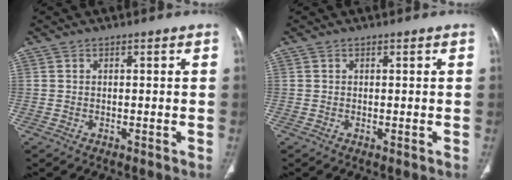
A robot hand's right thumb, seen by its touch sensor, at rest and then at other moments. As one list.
[{"total": 0.0}]